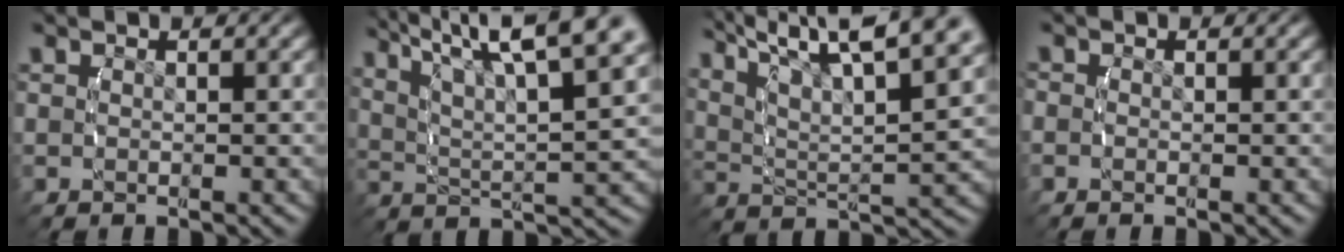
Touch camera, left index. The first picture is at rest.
{"total": 9.8, "force": [5.0, 4.4, 7.2], "torque": [-0.115, 0.003, 0.071]}
{"total": 10.4, "force": [5.3, 4.9, 7.5], "torque": [-0.121, 0.003, 0.075]}
{"total": 1.2, "force": [-0.3, 1.1, 0.4], "torque": [-0.019, -0.010, -0.008]}